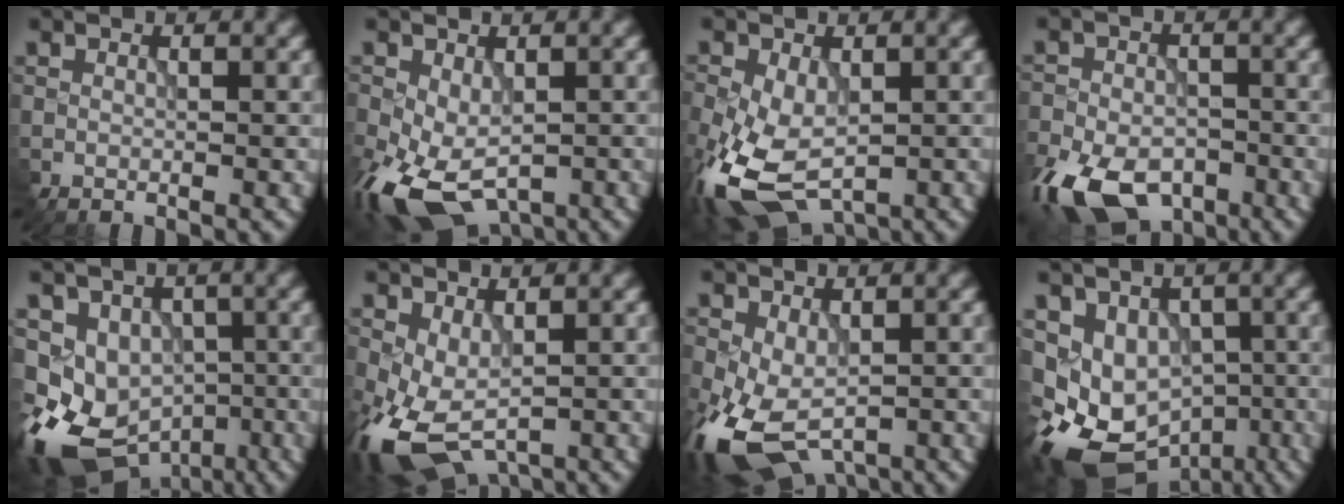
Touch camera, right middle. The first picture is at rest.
{"total": 9.0, "force": [-3.8, 5.0, 6.5], "torque": [-0.157, -0.035, -0.055]}
{"total": 9.2, "force": [-3.2, 5.1, 7.0], "torque": [-0.182, -0.029, -0.054]}
{"total": 11.8, "force": [-7.4, 6.6, 6.3], "torque": [-0.127, -0.043, -0.126]}
{"total": 10.9, "force": [-5.5, 8.3, 4.4], "torque": [-0.078, -0.017, -0.079]}
{"total": 7.1, "force": [-2.7, 3.8, 5.4], "torque": [-0.136, -0.014, -0.042]}
{"total": 9.5, "force": [-4.0, 5.1, 6.9], "torque": [-0.172, -0.035, -0.060]}
{"total": 12.7, "force": [-6.8, 9.4, 5.0], "torque": [-0.094, -0.028, -0.086]}